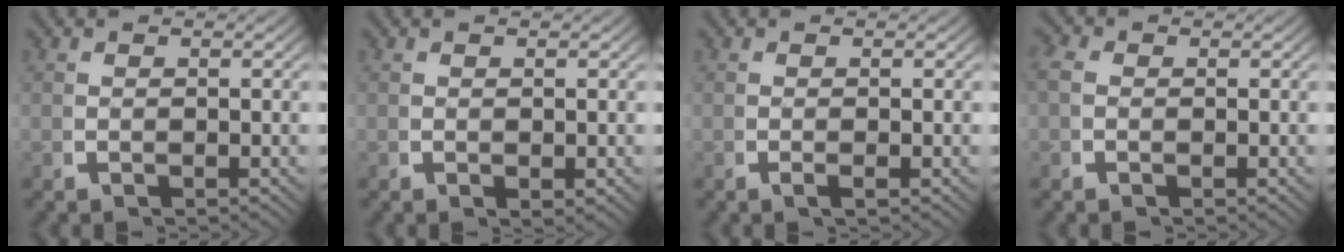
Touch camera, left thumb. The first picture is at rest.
{"total": 0.8, "force": [0.3, 0.4, 0.6], "torque": [-0.013, -0.005, 0.008]}
{"total": 0.8, "force": [-0.2, 0.1, 0.8], "torque": [-0.020, 0.000, -0.004]}
{"total": 1.5, "force": [0.0, 1.3, 0.7], "torque": [-0.020, -0.004, -0.002]}